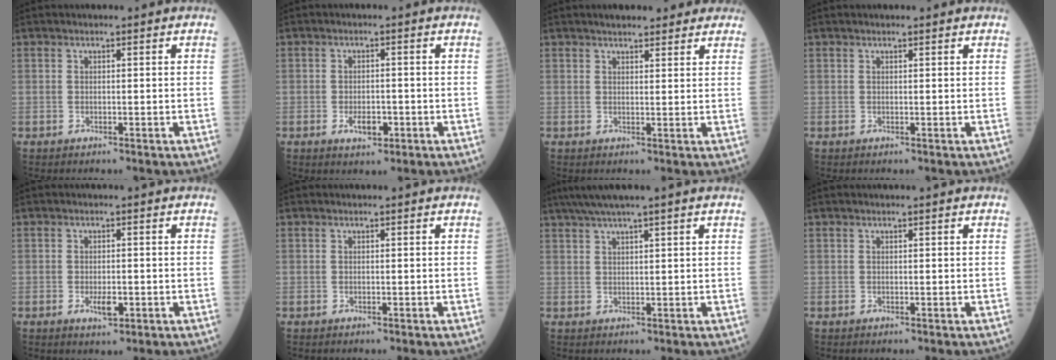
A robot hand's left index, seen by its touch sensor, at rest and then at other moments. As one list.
[{"total": 3.0, "force": [-1.2, 1.5, 2.3], "torque": [-0.044, 0.001, -0.014]}, {"total": 7.3, "force": [6.2, 2.1, 3.3], "torque": [-0.037, 0.023, 0.080]}, {"total": 1.7, "force": [1.5, 0.2, 0.8], "torque": [-0.009, 0.018, 0.022]}, {"total": 2.4, "force": [-0.7, 0.9, 2.1], "torque": [-0.040, -0.002, -0.007]}, {"total": 0.0}, {"total": 8.4, "force": [6.9, -1.0, 4.8], "torque": [-0.084, 0.029, 0.106]}, {"total": 0.8, "force": [0.7, -0.1, 0.4], "torque": [-0.008, 0.008, 0.013]}]